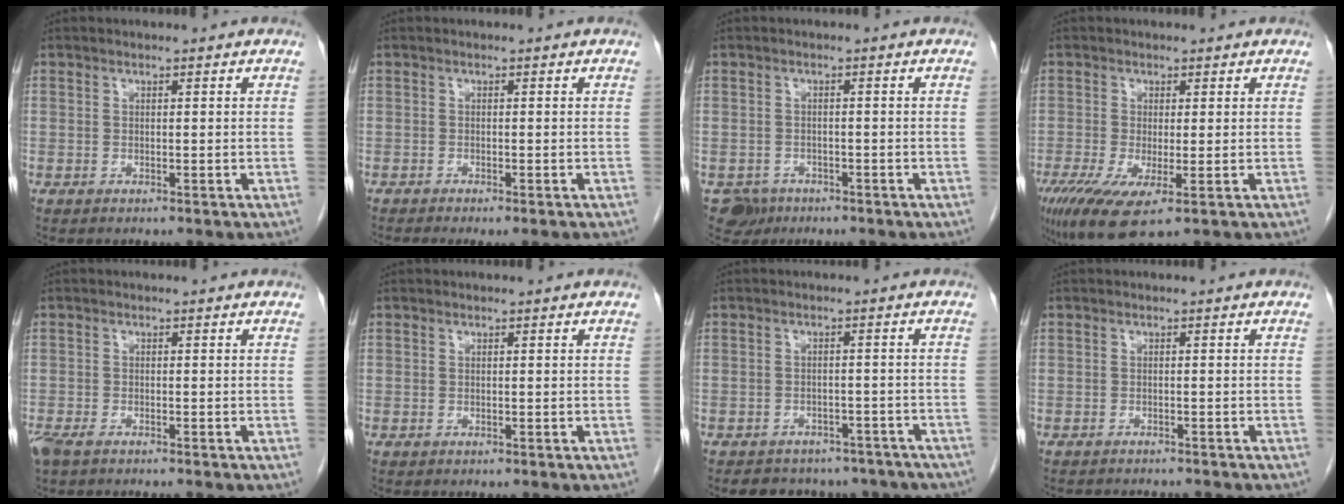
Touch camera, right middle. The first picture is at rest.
{"total": 4.0, "force": [-3.3, 0.4, 2.3], "torque": [-0.024, -0.007, -0.046]}
{"total": 3.2, "force": [-2.1, 2.4, 0.1], "torque": [-0.001, 0.005, -0.033]}
{"total": 7.5, "force": [-3.3, 1.7, 6.6], "torque": [-0.116, -0.024, -0.051]}
{"total": 4.0, "force": [-3.2, 1.0, 2.3], "torque": [-0.041, -0.011, -0.051]}
{"total": 0.0}
{"total": 13.1, "force": [-10.9, 6.3, 3.4], "torque": [-0.047, 0.011, -0.113]}
{"total": 4.9, "force": [-4.7, 1.0, 1.3], "torque": [-0.012, -0.005, -0.060]}